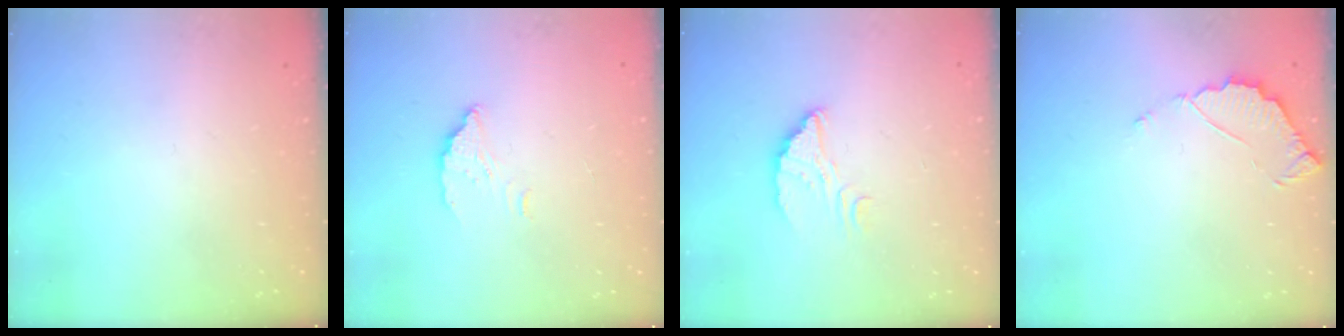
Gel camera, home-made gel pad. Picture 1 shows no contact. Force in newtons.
{"total": 3.8, "press": 3.8, "slide": 0.3}
{"total": 4.4, "press": 4.4, "slide": 0.3}
{"total": 3.5, "press": 3.4, "slide": 0.2}